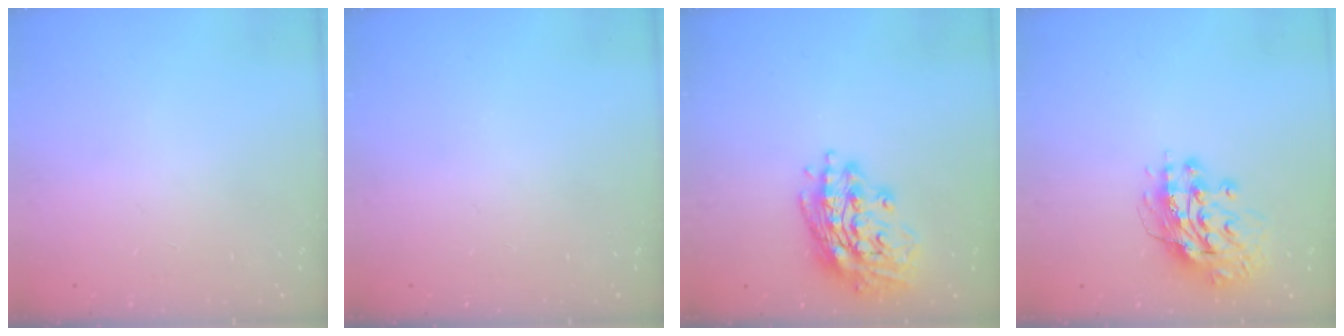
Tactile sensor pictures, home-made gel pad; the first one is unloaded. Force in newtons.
{"total": 0.0}
{"total": 16.4, "press": 16.2, "slide": 2.5}
{"total": 13.5, "press": 13.4, "slide": 1.5}